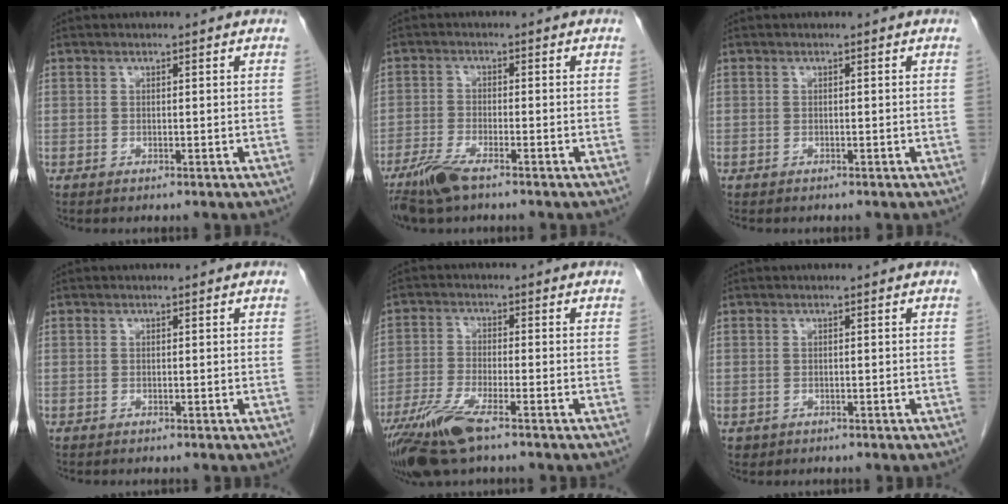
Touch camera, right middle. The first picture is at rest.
{"total": 5.5, "force": [-4.0, 0.9, 3.7], "torque": [-0.083, -0.012, -0.076]}
{"total": 0.6, "force": [-0.5, 0.2, 0.2], "torque": [-0.007, 0.001, -0.009]}
{"total": 0.0}
{"total": 8.7, "force": [-5.7, 1.3, 6.5], "torque": [-0.135, -0.020, -0.105]}
{"total": 0.8, "force": [-0.3, 0.7, 0.1], "torque": [-0.007, 0.003, 0.000]}